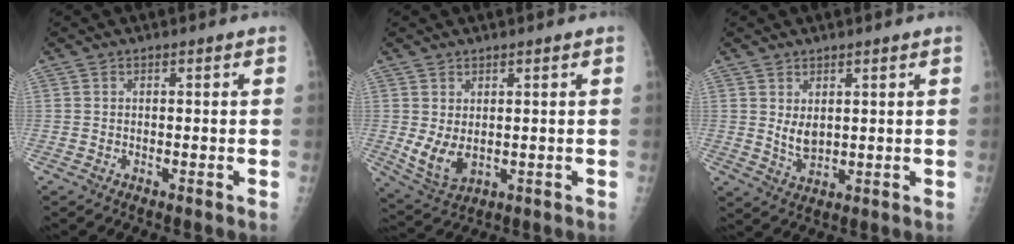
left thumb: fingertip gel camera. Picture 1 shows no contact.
{"total": 6.4, "force": [0.8, 3.7, 5.1], "torque": [-0.091, -0.012, 0.031]}
{"total": 4.4, "force": [1.6, 2.3, 3.4], "torque": [-0.052, -0.021, 0.037]}